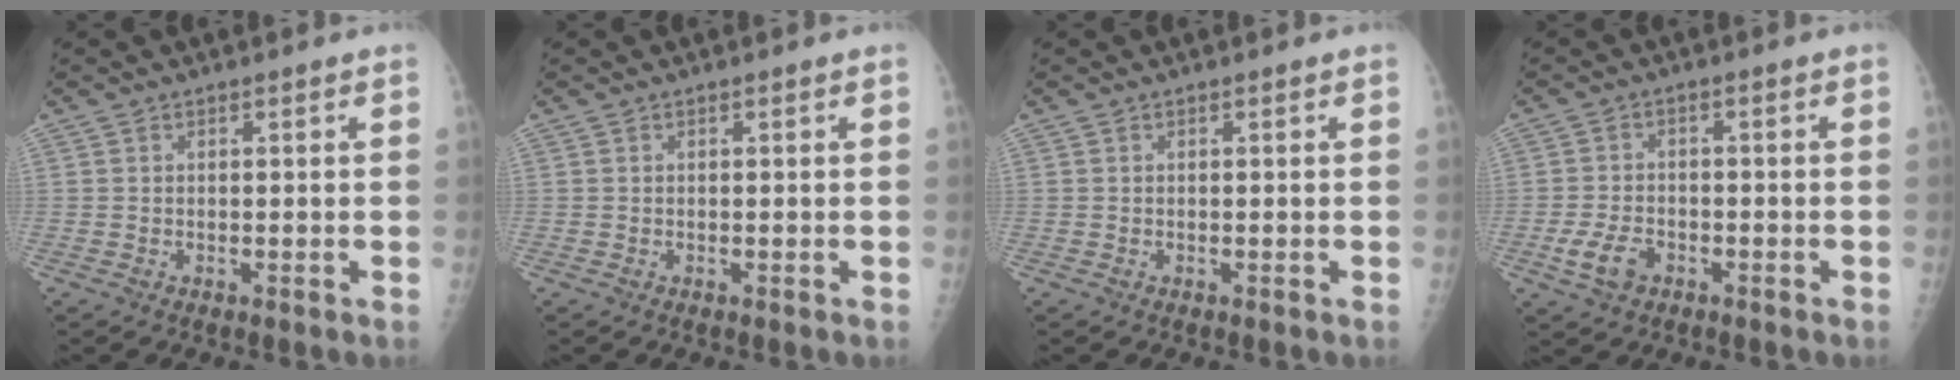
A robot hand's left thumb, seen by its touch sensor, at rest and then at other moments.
{"total": 0.0}
{"total": 0.0}
{"total": 5.0, "force": [-2.3, 3.3, 3.0], "torque": [-0.058, 0.010, -0.040]}